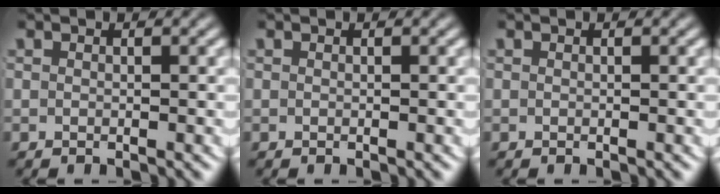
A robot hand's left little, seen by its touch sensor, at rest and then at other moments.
{"total": 0.0}
{"total": 0.0}